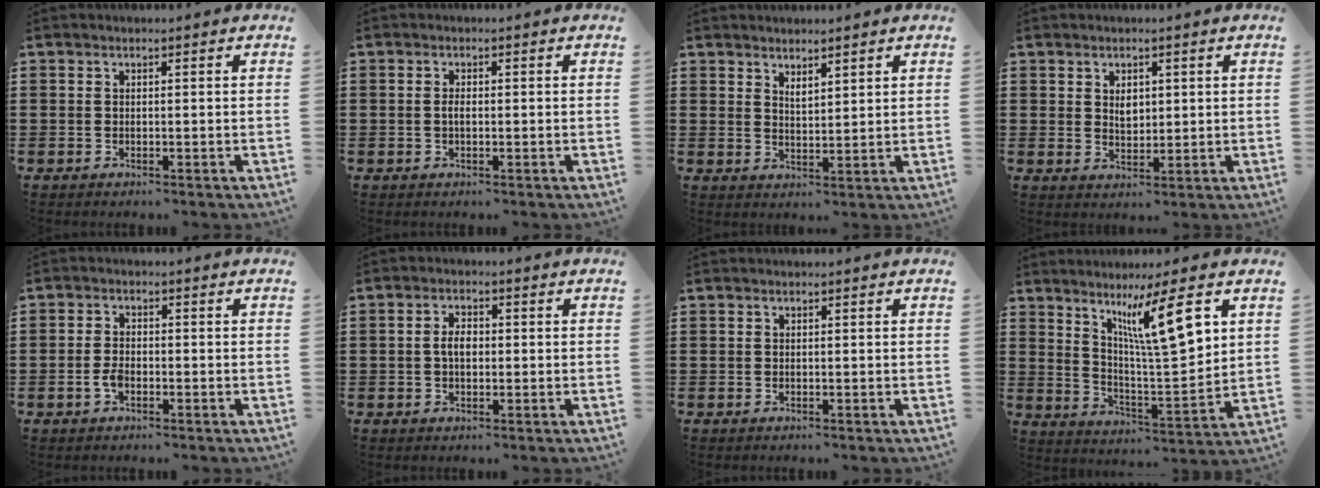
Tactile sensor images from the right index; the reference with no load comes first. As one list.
[{"total": 1.4, "force": [-0.2, 0.5, 1.3], "torque": [-0.025, 0.001, -0.004]}, {"total": 2.1, "force": [2.0, 0.3, 0.4], "torque": [-0.012, 0.001, 0.039]}, {"total": 2.4, "force": [1.0, 1.6, 1.5], "torque": [-0.027, 0.002, 0.017]}, {"total": 2.7, "force": [-1.0, 1.4, 2.0], "torque": [-0.053, -0.003, -0.023]}, {"total": 2.8, "force": [-0.1, 1.6, 2.4], "torque": [-0.045, 0.006, -0.004]}, {"total": 0.0}, {"total": 11.1, "force": [5.7, 1.4, 9.4], "torque": [-0.167, -0.020, 0.091]}]